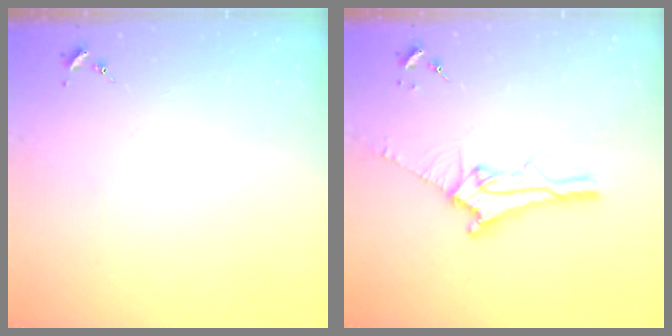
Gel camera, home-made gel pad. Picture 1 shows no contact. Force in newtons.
{"total": 12.5, "press": 12.5, "slide": 1.2}